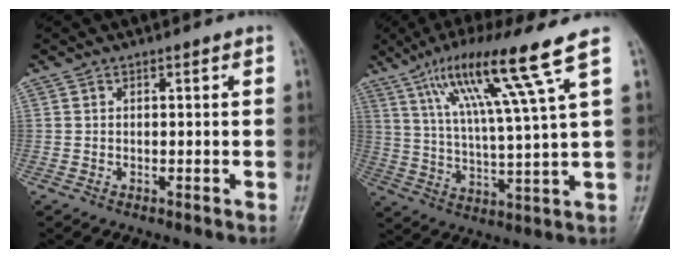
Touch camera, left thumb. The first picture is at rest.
{"total": 15.5, "force": [8.4, 0.1, 13.0], "torque": [-0.231, -0.024, 0.150]}